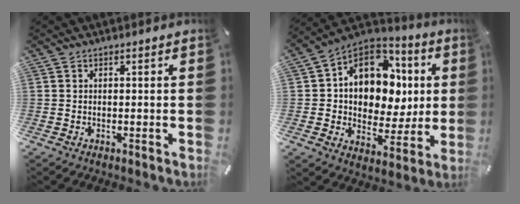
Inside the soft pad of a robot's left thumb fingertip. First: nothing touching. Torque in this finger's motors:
{"motor_torque": [2.52, 2.49, 0.60, -0.06, 0.47]}